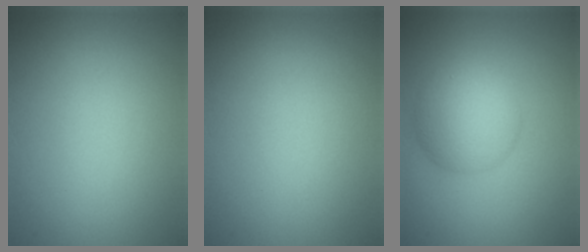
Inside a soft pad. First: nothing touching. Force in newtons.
{"total": 0.0}
{"total": 5.0, "press": 5.0, "slide": 0.2}